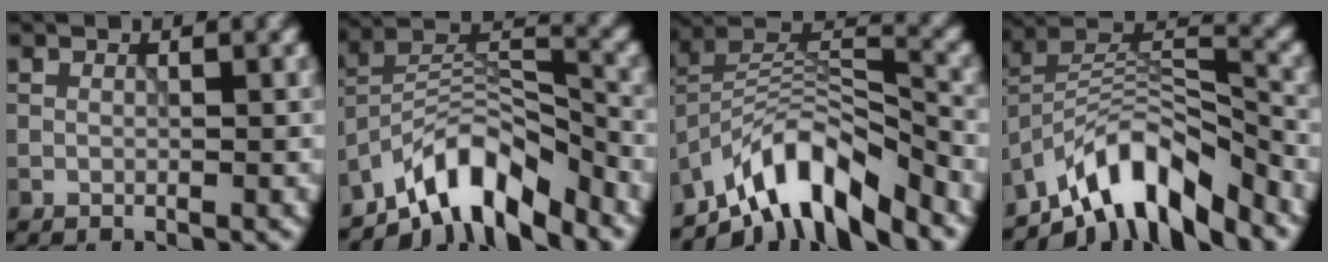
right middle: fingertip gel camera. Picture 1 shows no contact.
{"total": 8.0, "force": [-6.3, 2.7, 4.2], "torque": [-0.057, 0.003, -0.126]}
{"total": 8.6, "force": [-6.3, 2.8, 5.0], "torque": [-0.070, 0.002, -0.124]}
{"total": 8.7, "force": [-6.5, 3.0, 5.0], "torque": [-0.070, 0.003, -0.126]}